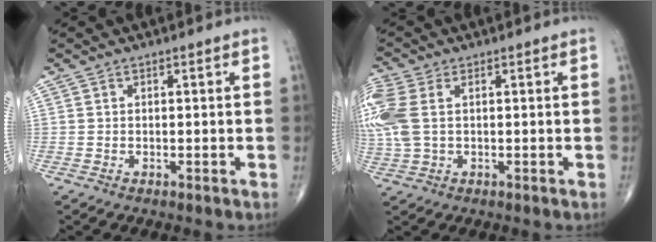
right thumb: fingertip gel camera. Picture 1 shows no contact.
{"total": 10.2, "force": [2.0, 6.1, 7.9], "torque": [-0.233, 0.020, 0.045]}